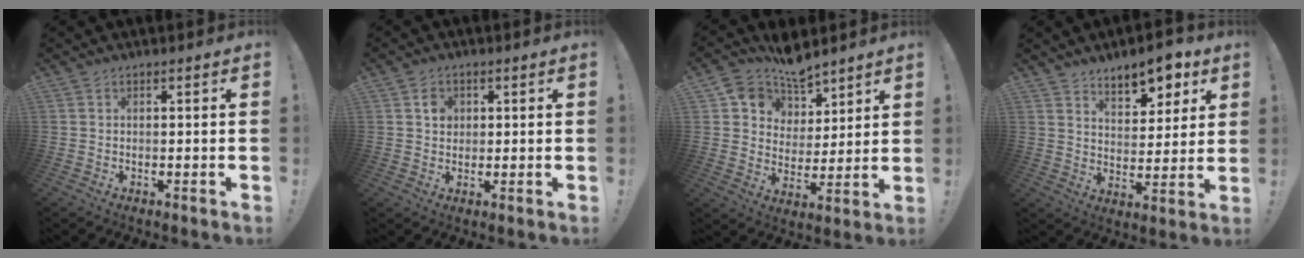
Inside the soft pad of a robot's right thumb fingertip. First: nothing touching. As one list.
[{"total": 3.7, "force": [1.0, 3.3, 1.5], "torque": [-0.012, -0.002, 0.013]}, {"total": 10.9, "force": [8.7, 6.5, 1.2], "torque": [-0.037, -0.074, 0.169]}, {"total": 10.1, "force": [7.6, 4.6, 4.8], "torque": [-0.046, -0.060, 0.134]}]